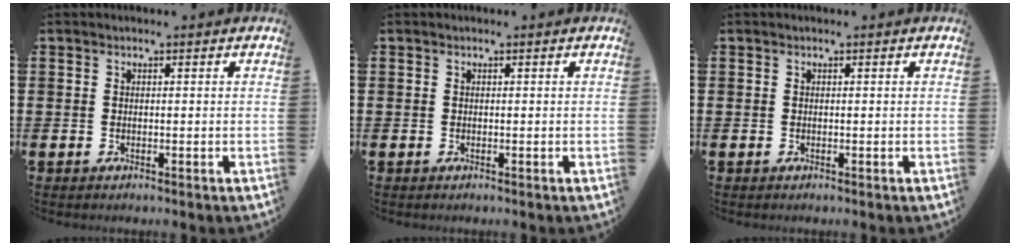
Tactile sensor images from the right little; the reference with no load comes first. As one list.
[{"total": 0.0}, {"total": 0.0}]